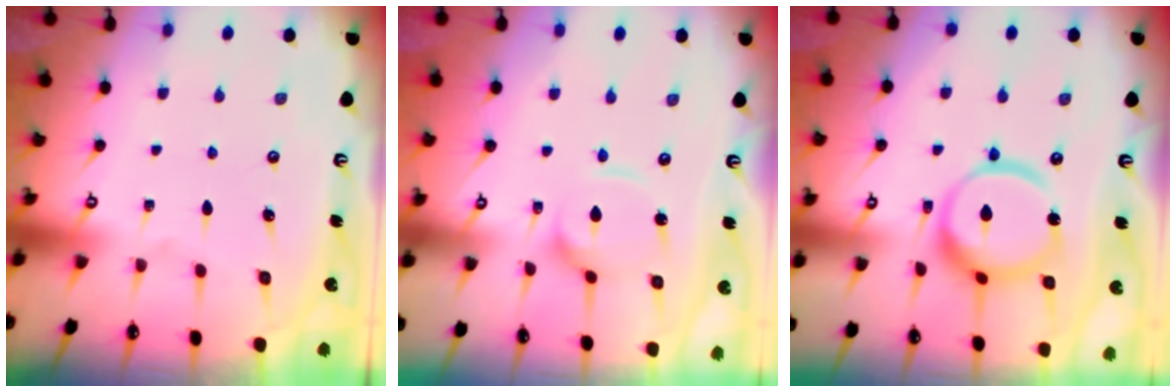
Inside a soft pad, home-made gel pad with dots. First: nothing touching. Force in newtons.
{"total": 6.0, "press": 6.0, "slide": 0.3}
{"total": 14.4, "press": 14.3, "slide": 1.5}